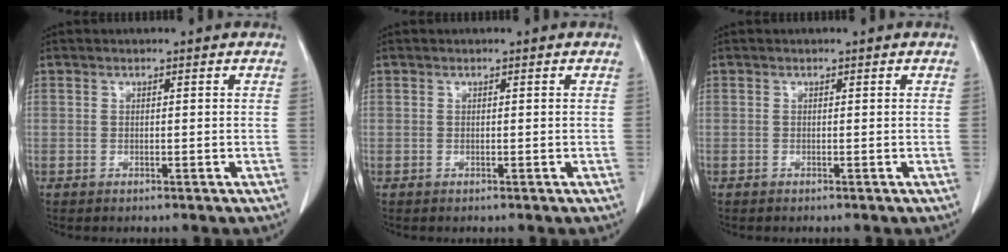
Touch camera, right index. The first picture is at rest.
{"total": 0.0}
{"total": 0.0}